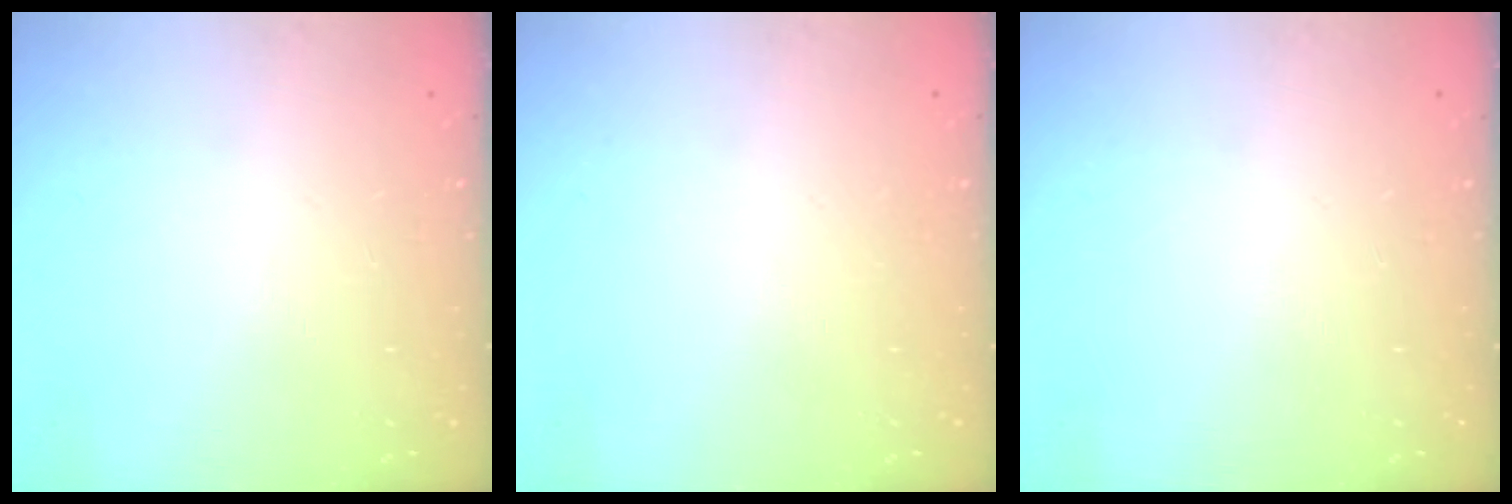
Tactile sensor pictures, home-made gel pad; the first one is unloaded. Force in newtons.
{"total": 0.0}
{"total": 0.0}